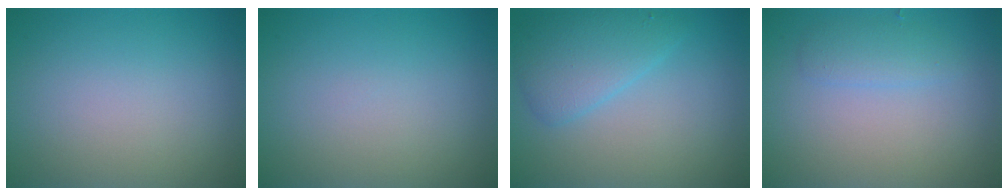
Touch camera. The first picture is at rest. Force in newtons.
{"total": 0.0}
{"total": 3.5, "press": 3.5, "slide": 0.2}
{"total": 1.7, "press": 1.7, "slide": 0.2}